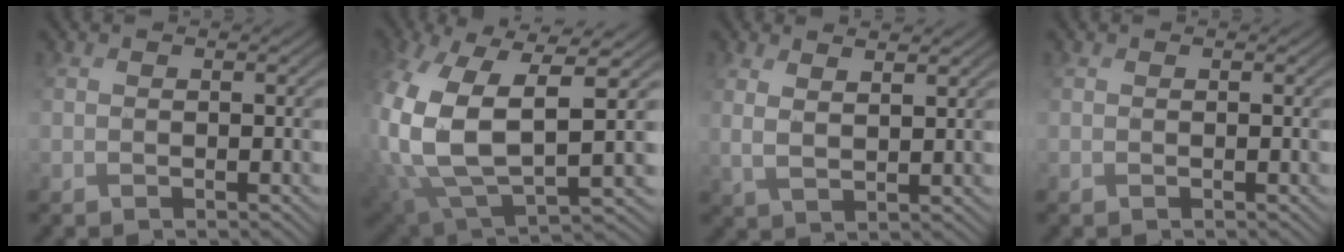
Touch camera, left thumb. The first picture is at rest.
{"total": 15.5, "force": [-0.5, 9.3, 12.5], "torque": [-0.317, -0.043, 0.000]}
{"total": 3.6, "force": [2.5, 0.9, 2.5], "torque": [-0.047, -0.002, 0.052]}
{"total": 0.0}